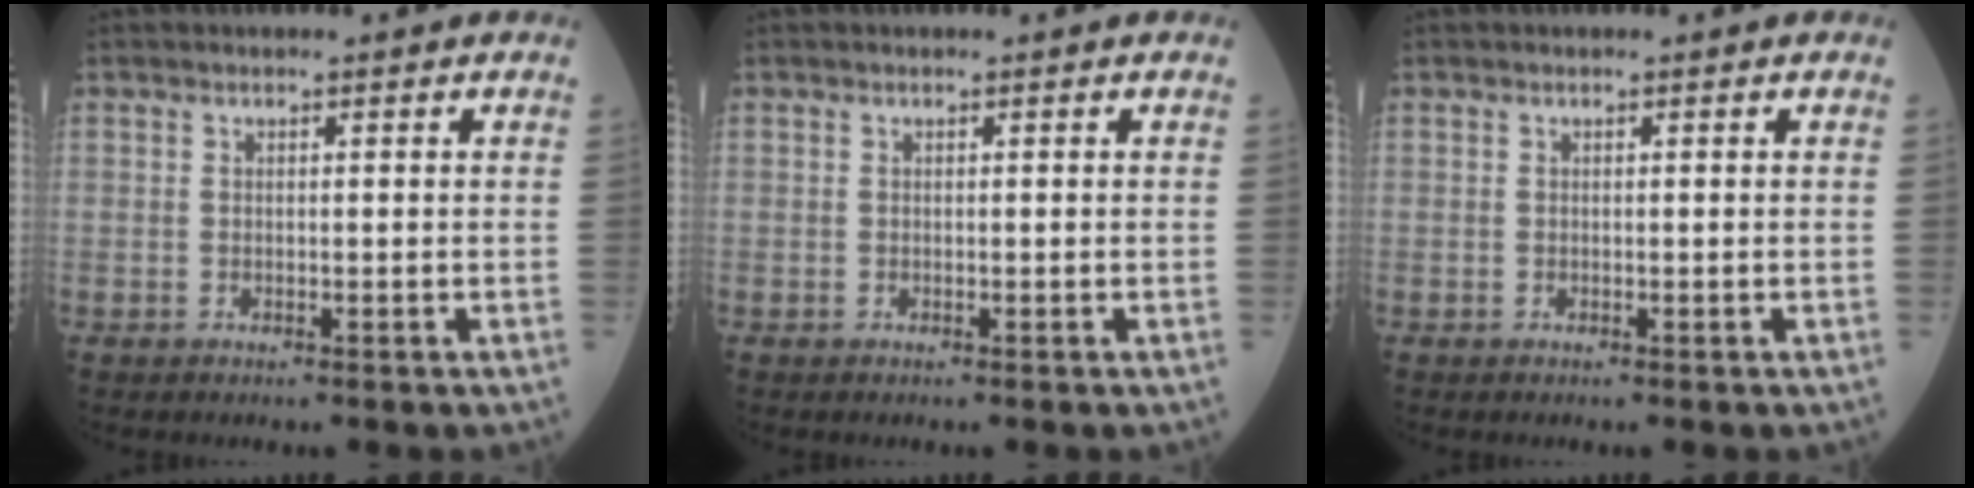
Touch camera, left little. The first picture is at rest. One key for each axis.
{"total": 0.0}
{"total": 0.0}